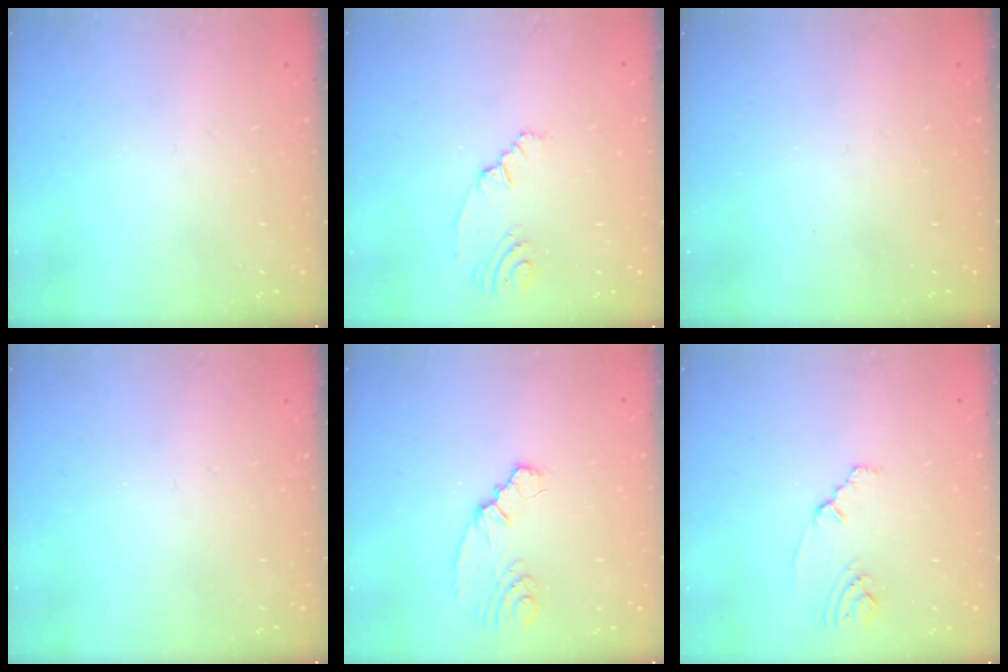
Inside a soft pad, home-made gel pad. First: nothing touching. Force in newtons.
{"total": 5.0, "press": 2.2, "slide": 4.5}
{"total": 0.0}
{"total": 0.0}
{"total": 2.5, "press": 2.3, "slide": 0.9}
{"total": 1.7, "press": 1.7, "slide": 0.4}